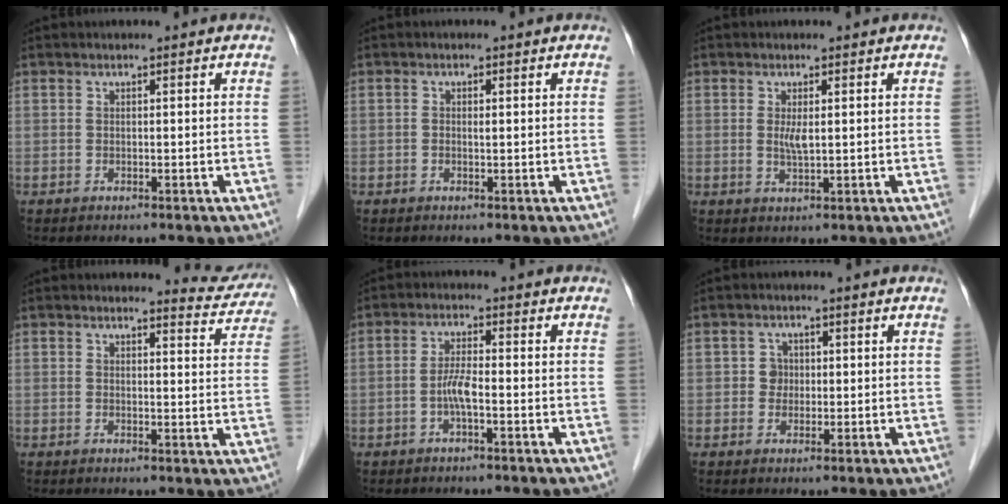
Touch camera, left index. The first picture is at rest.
{"total": 0.6, "force": [0.2, 0.2, 0.5], "torque": [-0.016, 0.000, 0.002]}
{"total": 2.0, "force": [0.5, 0.4, 1.9], "torque": [-0.047, -0.005, 0.009]}
{"total": 5.0, "force": [5.0, 0.7, -0.6], "torque": [0.013, -0.031, 0.037]}
{"total": 3.1, "force": [-1.0, 0.4, 2.9], "torque": [-0.066, 0.004, -0.023]}
{"total": 2.2, "force": [0.2, 2.1, 0.5], "torque": [-0.010, 0.005, 0.001]}